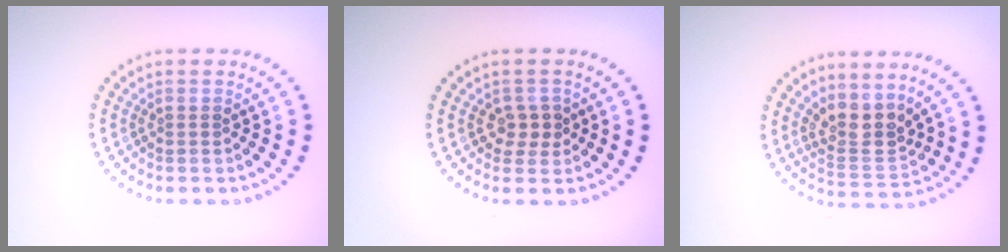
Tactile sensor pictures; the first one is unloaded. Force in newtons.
{"total": 1.9, "press": 1.8, "slide": 0.7}
{"total": 3.3, "press": 2.6, "slide": 2.0}